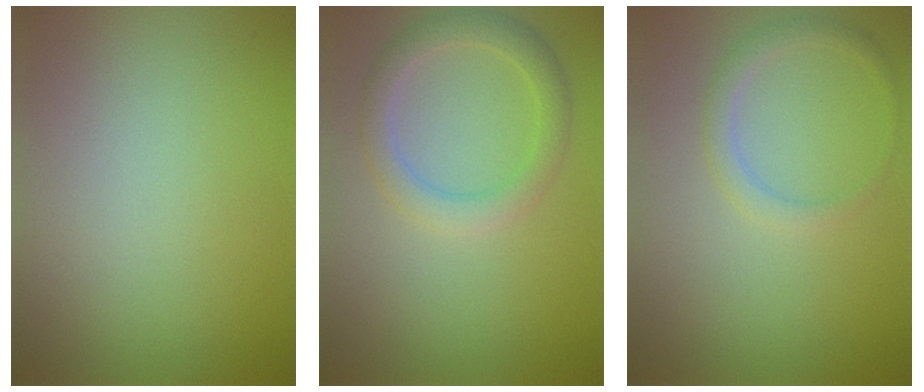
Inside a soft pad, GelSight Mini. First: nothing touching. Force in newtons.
{"total": 3.0, "press": 3.0, "slide": 0.2}
{"total": 1.7, "press": 1.7, "slide": 0.2}